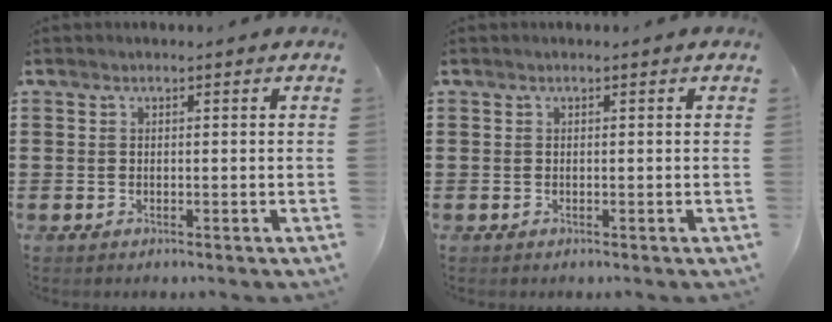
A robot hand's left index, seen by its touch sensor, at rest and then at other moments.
{"total": 0.0}